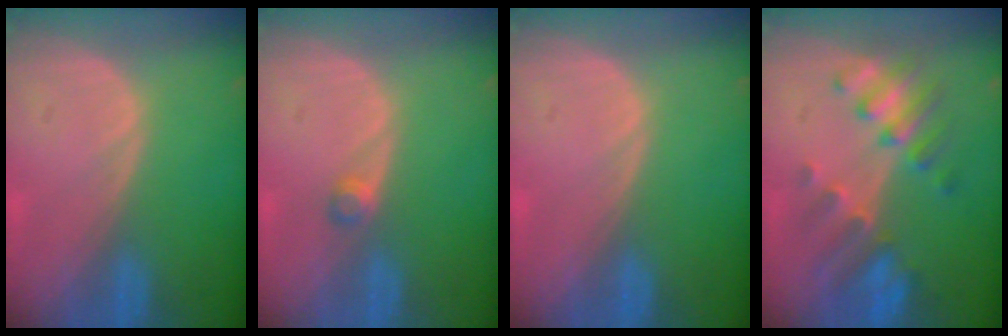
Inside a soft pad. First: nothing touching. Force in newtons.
{"total": 1.6, "press": 1.4, "slide": 0.8}
{"total": 0.0}
{"total": 7.4, "press": 7.2, "slide": 1.9}